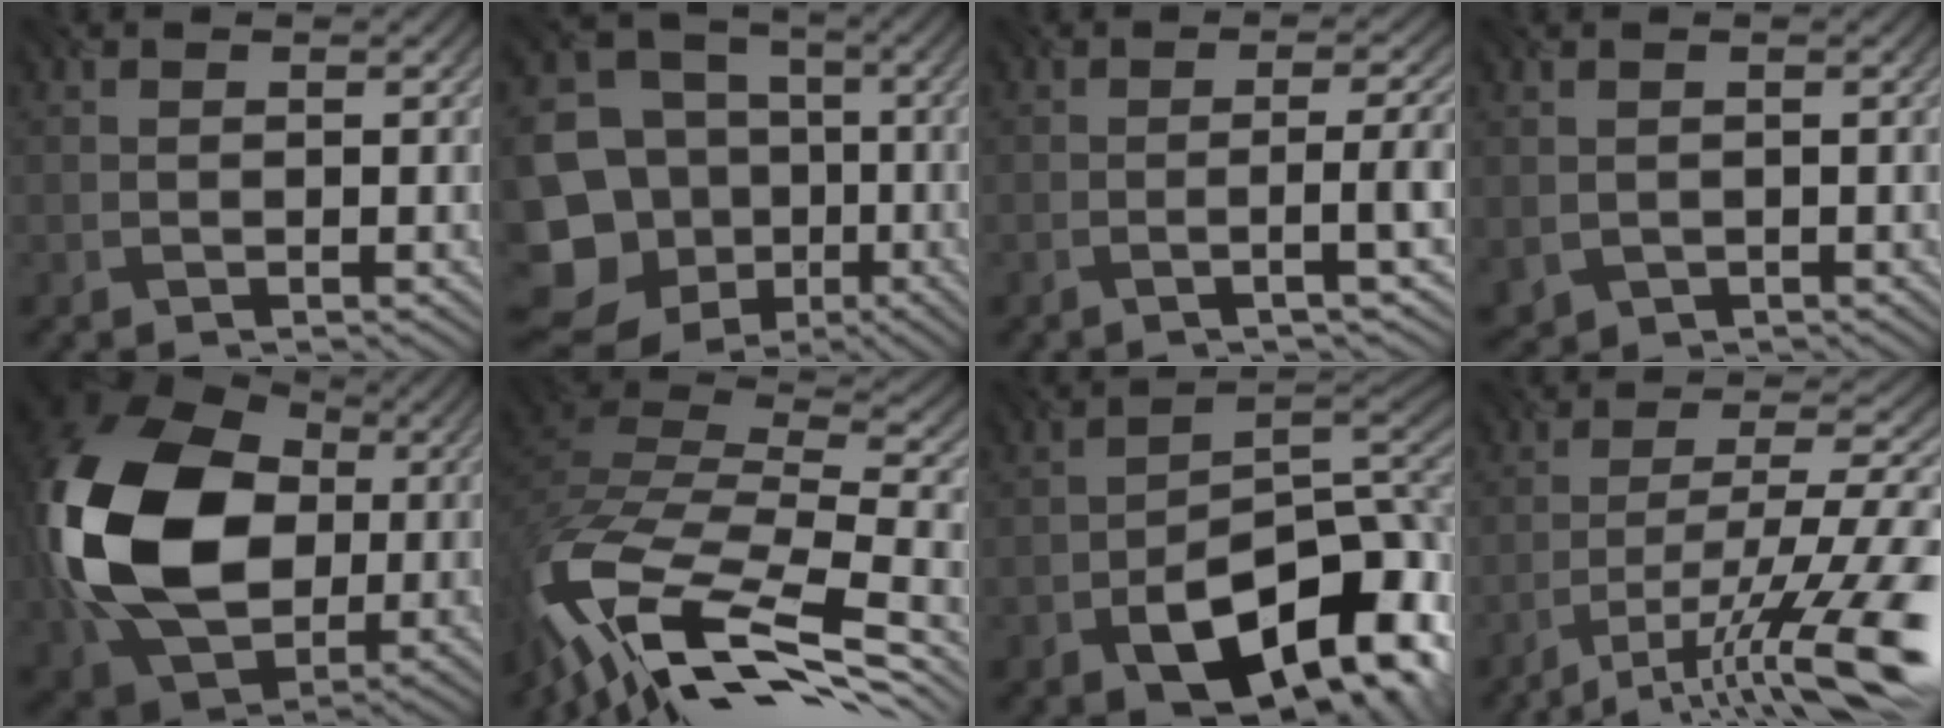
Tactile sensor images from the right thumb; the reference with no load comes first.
{"total": 17.1, "force": [-5.2, 15.2, 5.9], "torque": [-0.198, -0.017, -0.088]}
{"total": 6.1, "force": [-1.5, 0.8, 5.9], "torque": [-0.077, 0.014, -0.033]}
{"total": 1.5, "force": [-0.5, 1.3, 0.6], "torque": [-0.022, -0.011, -0.005]}
{"total": 18.2, "force": [0.8, 13.4, 12.4], "torque": [-0.305, -0.007, 0.011]}
{"total": 16.1, "force": [-9.8, 6.6, 11.0], "torque": [-0.273, -0.015, -0.167]}
{"total": 15.1, "force": [-6.7, 7.6, 11.3], "torque": [-0.159, -0.025, -0.107]}
{"total": 15.5, "force": [-8.3, 3.6, 12.5], "torque": [-0.211, -0.003, -0.140]}